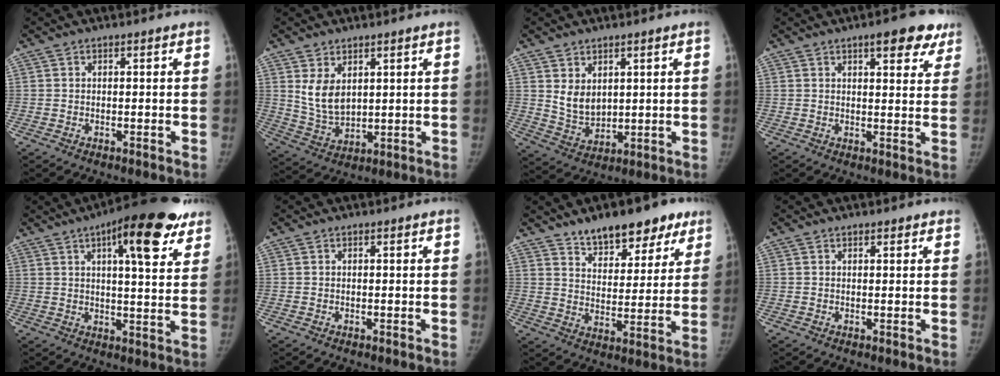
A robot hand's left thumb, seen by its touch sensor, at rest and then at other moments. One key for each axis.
{"total": 7.3, "fx": 2.9, "fy": 4.5, "fz": 5.0, "tx": -0.079, "ty": -0.023, "tz": 0.070}
{"total": 6.3, "fx": 2.4, "fy": 4.3, "fz": 3.9, "tx": -0.053, "ty": -0.027, "tz": 0.059}
{"total": 9.0, "fx": 5.6, "fy": 3.3, "fz": 6.2, "tx": -0.045, "ty": -0.021, "tz": 0.067}
{"total": 17.9, "fx": 9.7, "fy": 5.6, "fz": 14.0, "tx": -0.166, "ty": -0.025, "tz": 0.131}
{"total": 0.0}
{"total": 15.1, "fx": 10.5, "fy": 7.3, "fz": 8.1, "tx": -0.057, "ty": -0.046, "tz": 0.159}
{"total": 1.5, "fx": 1.2, "fy": 0.6, "fz": 0.7, "tx": -0.005, "ty": -0.004, "tz": 0.014}